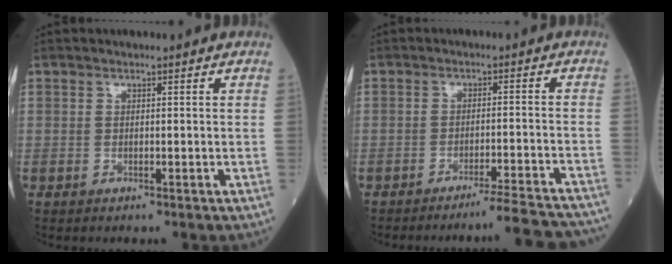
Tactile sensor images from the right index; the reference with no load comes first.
{"total": 11.5, "force": [-11.0, -0.8, 3.1], "torque": [-0.011, -0.005, -0.142]}